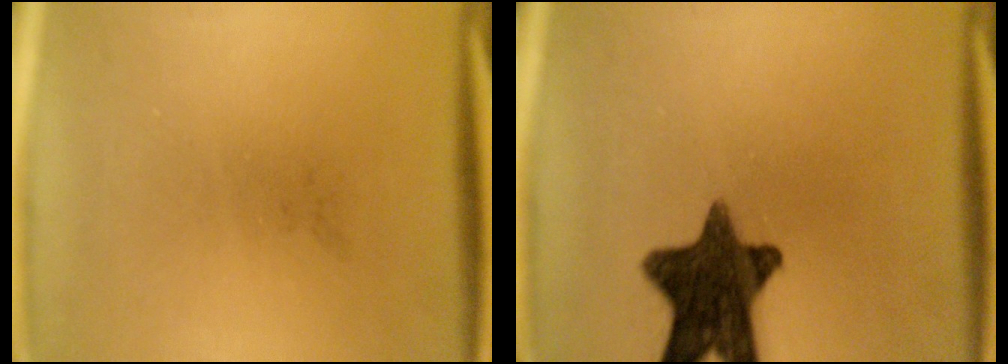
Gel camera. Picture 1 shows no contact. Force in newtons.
{"total": 13.4}